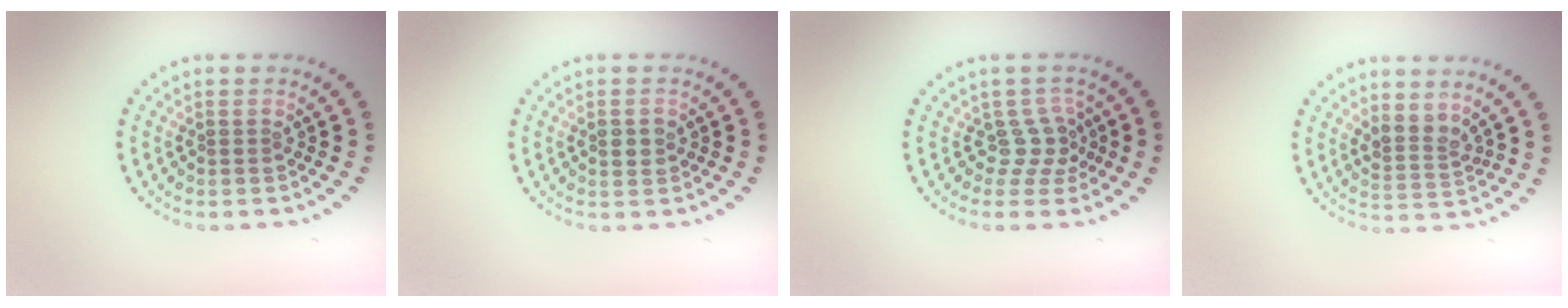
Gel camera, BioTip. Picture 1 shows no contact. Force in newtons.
{"total": 1.4, "press": 1.4, "slide": 0.2}
{"total": 2.3, "press": 1.5, "slide": 1.7}
{"total": 2.3, "press": 1.8, "slide": 1.4}